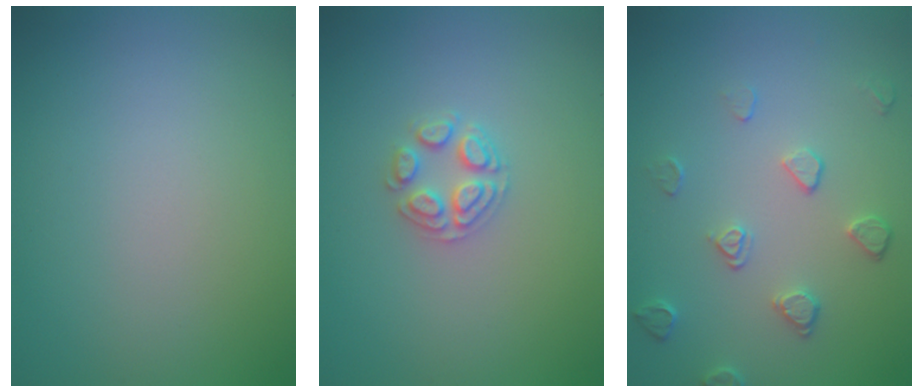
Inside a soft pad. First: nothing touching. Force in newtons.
{"total": 2.5, "press": 2.5, "slide": 0.3}
{"total": 2.1, "press": 1.4, "slide": 1.5}